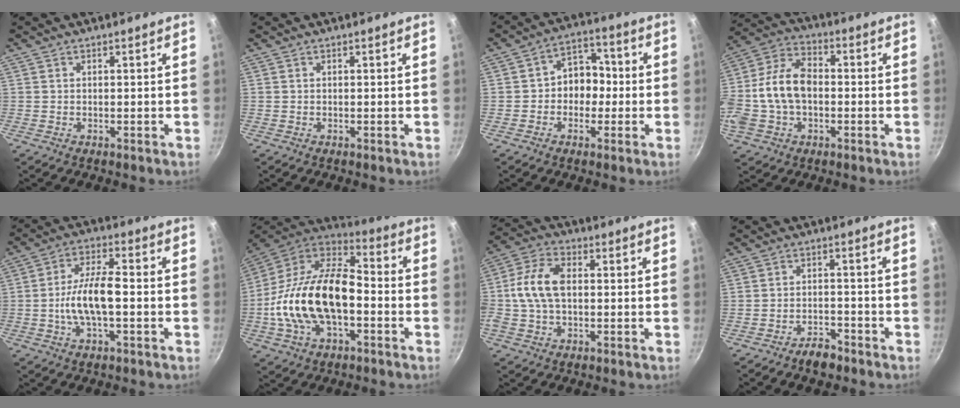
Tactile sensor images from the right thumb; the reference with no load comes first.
{"total": 0.0}
{"total": 8.0, "force": [-0.9, 6.5, 4.5], "torque": [-0.007, 0.027, -0.025]}
{"total": 15.1, "force": [-1.2, 10.2, 11.2], "torque": [-0.209, 0.040, -0.033]}
{"total": 10.1, "force": [-1.5, 3.8, 9.2], "torque": [-0.169, 0.026, -0.034]}
{"total": 23.8, "force": [-4.1, 13.2, 19.3], "torque": [-0.349, 0.045, -0.087]}
{"total": 10.8, "force": [0.3, 6.6, 8.6], "torque": [-0.167, 0.027, -0.009]}
{"total": 4.2, "force": [-3.4, 1.8, 1.8], "torque": [-0.021, 0.032, -0.051]}